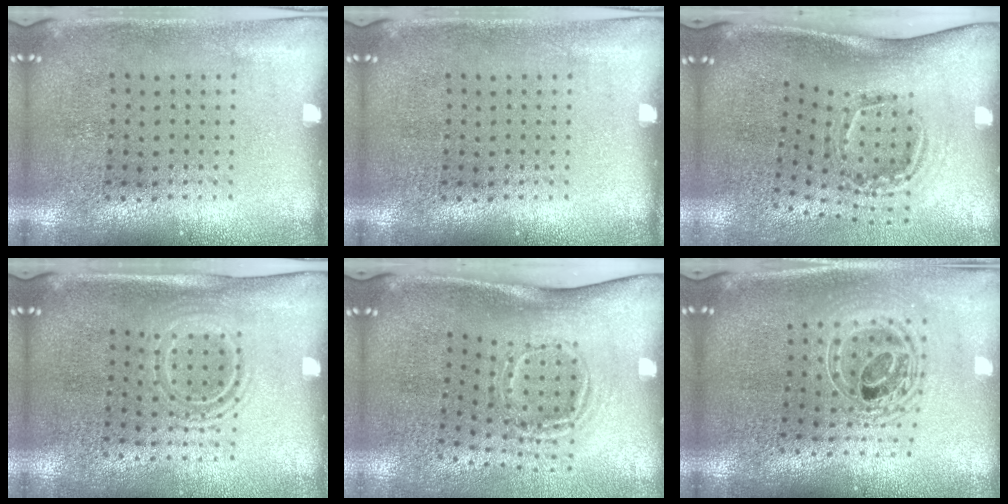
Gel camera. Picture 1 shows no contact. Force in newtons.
{"total": 0.0}
{"total": 2.0, "press": 1.3, "slide": 1.6}
{"total": 1.6, "press": 1.2, "slide": 1.1}
{"total": 1.9, "press": 1.2, "slide": 1.4}
{"total": 2.1, "press": 1.6, "slide": 1.3}